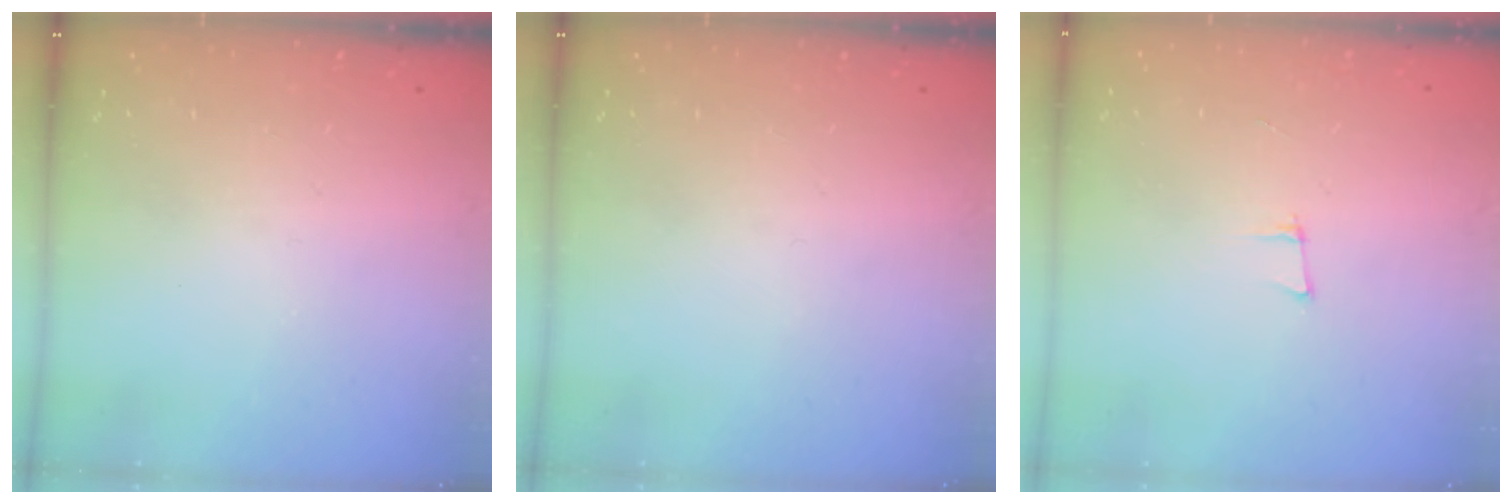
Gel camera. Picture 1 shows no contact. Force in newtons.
{"total": 0.0}
{"total": 5.8, "press": 5.1, "slide": 2.8}